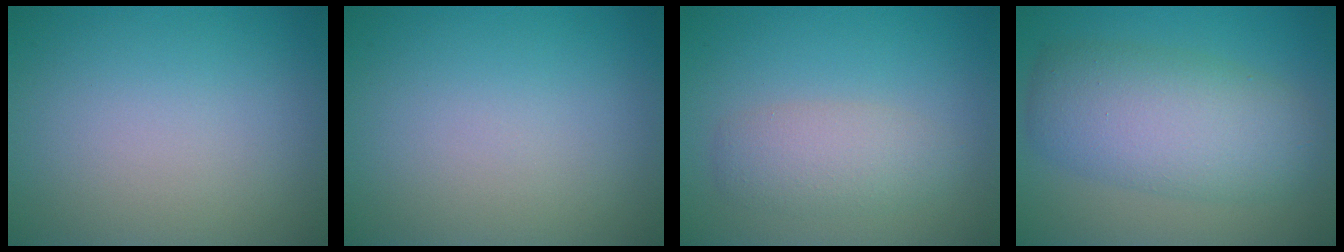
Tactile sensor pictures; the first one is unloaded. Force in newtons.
{"total": 0.0}
{"total": 3.0, "press": 3.0, "slide": 0.2}
{"total": 7.3, "press": 7.3, "slide": 0.1}